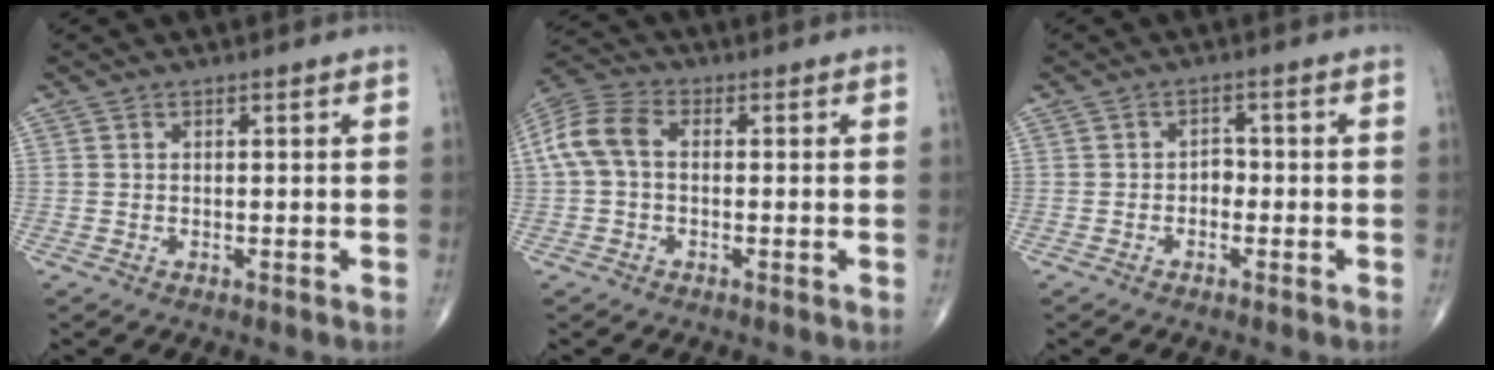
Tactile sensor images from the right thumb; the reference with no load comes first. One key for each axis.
{"total": 8.4, "fx": 0.5, "fy": 5.6, "fz": 6.3, "tx": -0.135, "ty": 0.027, "tz": 0.003}
{"total": 2.0, "fx": -0.7, "fy": 1.5, "fz": 1.2, "tx": -0.002, "ty": 0.009, "tz": -0.018}